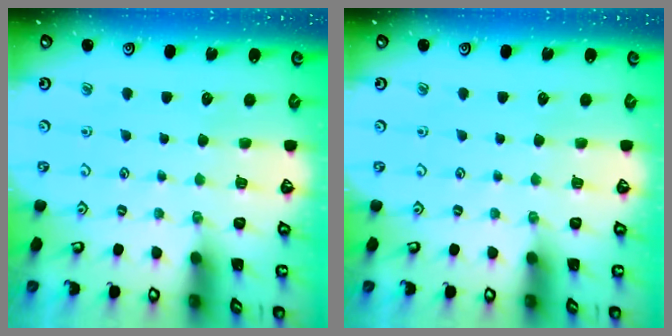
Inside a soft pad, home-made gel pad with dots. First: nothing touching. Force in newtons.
{"total": 0.0}